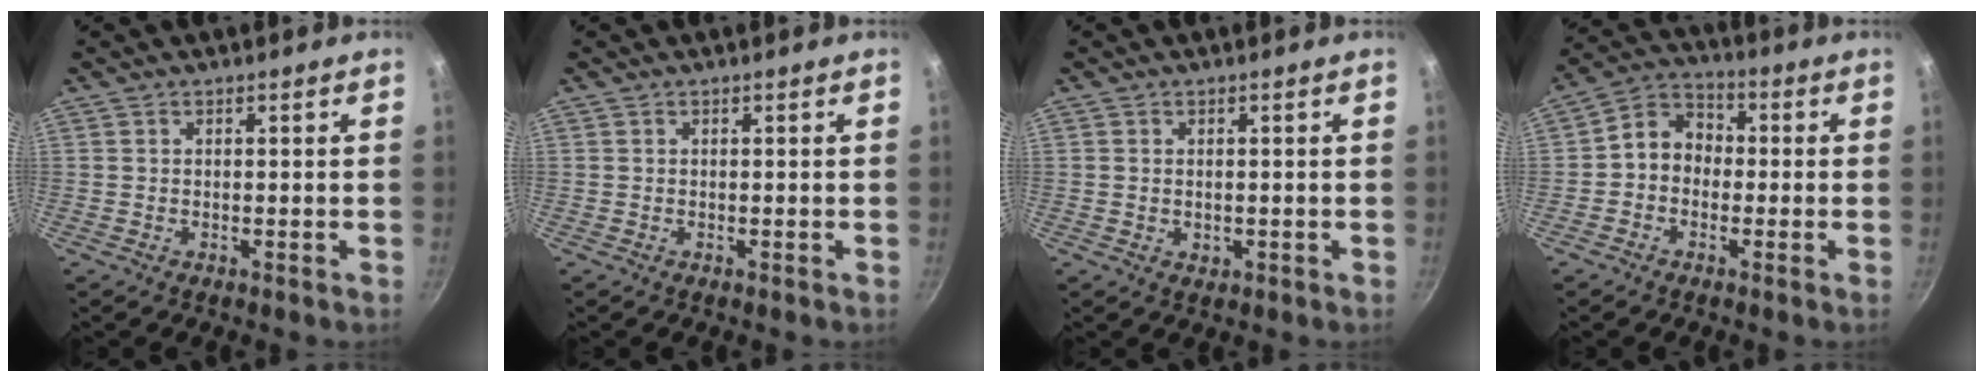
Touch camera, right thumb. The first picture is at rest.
{"total": 0.0}
{"total": 1.2, "force": [0.0, 1.0, 0.7], "torque": [-0.007, -0.002, 0.001]}
{"total": 7.6, "force": [-0.8, 6.3, 4.2], "torque": [-0.040, 0.029, -0.037]}